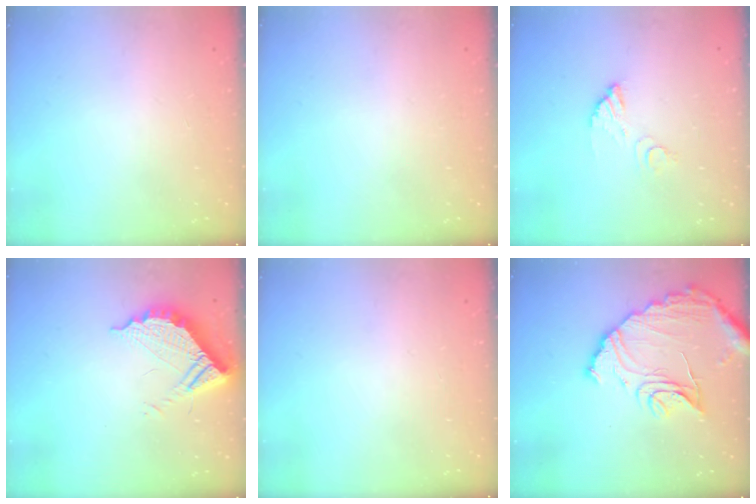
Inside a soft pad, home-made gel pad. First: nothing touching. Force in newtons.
{"total": 0.0}
{"total": 5.4, "press": 5.4, "slide": 0.1}
{"total": 11.0, "press": 11.0, "slide": 0.9}
{"total": 0.0}
{"total": 14.9, "press": 14.8, "slide": 1.2}